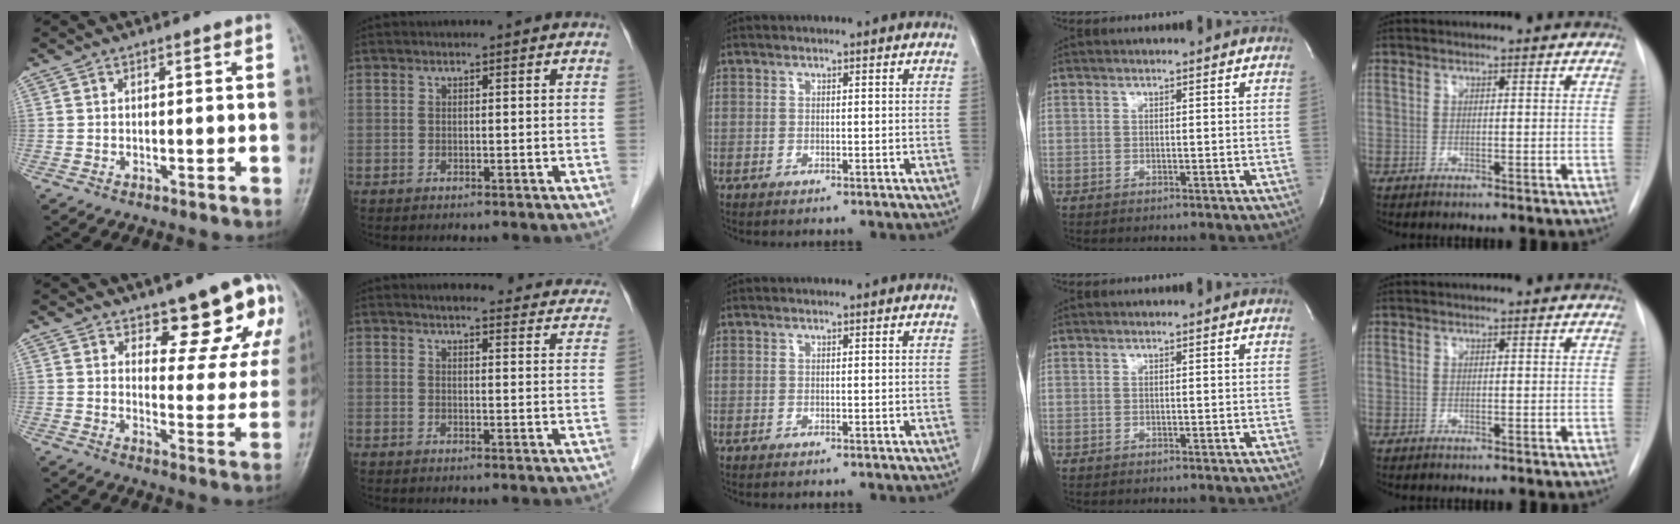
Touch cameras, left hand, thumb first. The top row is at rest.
{"thumb": {"total": 12.6, "force": [8.6, 5.1, 7.7], "torque": [-0.042, -0.059, 0.109]}, "index": {"total": 20.6, "force": [19.7, 3.6, 5.1], "torque": [-0.048, -0.038, 0.213]}}